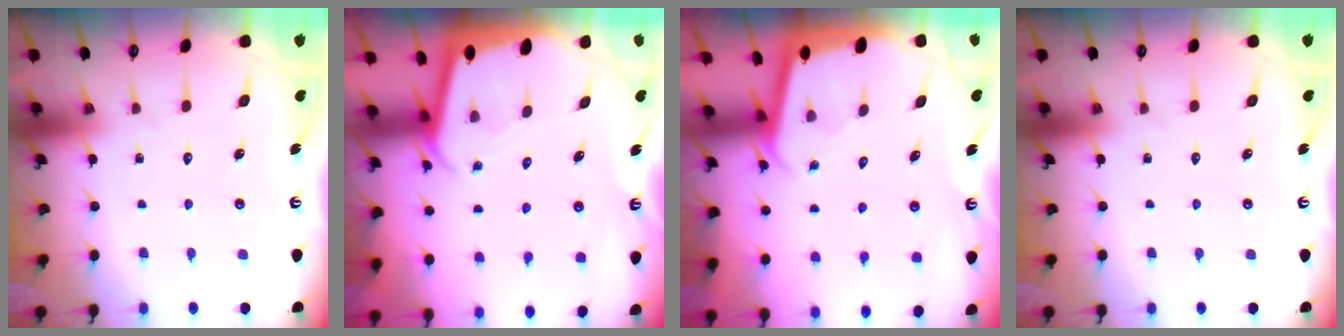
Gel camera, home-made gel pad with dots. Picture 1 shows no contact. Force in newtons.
{"total": 2.1, "press": 2.1, "slide": 0.2}
{"total": 1.7, "press": 1.7, "slide": 0.0}
{"total": 0.0}